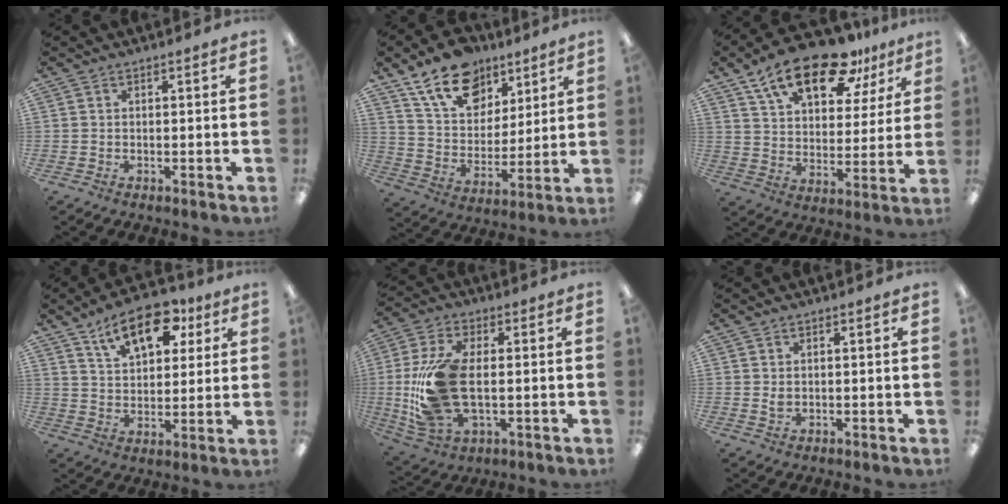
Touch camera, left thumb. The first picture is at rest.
{"total": 16.4, "force": [10.7, 10.3, 7.1], "torque": [-0.122, -0.051, 0.199]}
{"total": 19.7, "force": [12.8, 9.1, 11.9], "torque": [-0.199, -0.057, 0.221]}
{"total": 14.8, "force": [8.4, 7.9, 9.4], "torque": [-0.133, -0.029, 0.145]}
{"total": 19.9, "force": [-0.1, 11.3, 16.3], "torque": [-0.331, -0.008, 0.006]}
{"total": 1.4, "force": [0.4, 0.8, 1.0], "torque": [-0.023, 0.003, 0.008]}